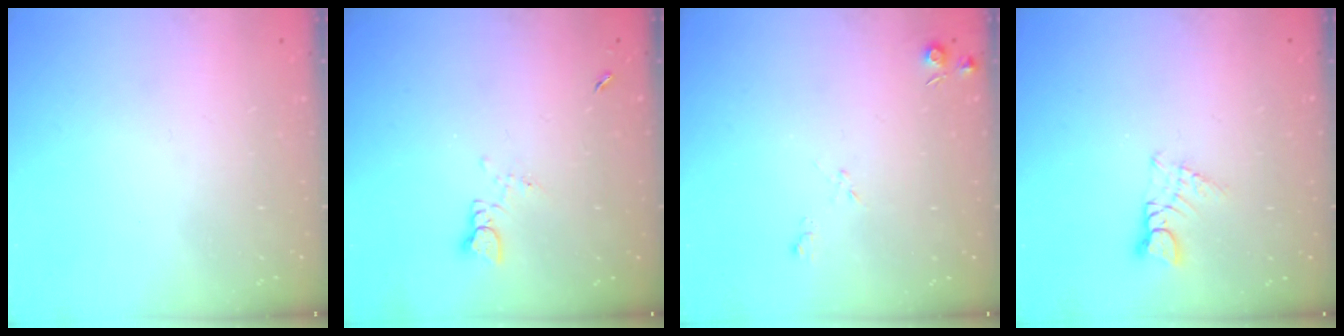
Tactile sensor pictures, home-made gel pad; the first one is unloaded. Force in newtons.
{"total": 1.3, "press": 1.2, "slide": 0.1}
{"total": 5.4, "press": 5.4, "slide": 0.8}
{"total": 1.1, "press": 1.1, "slide": 0.1}